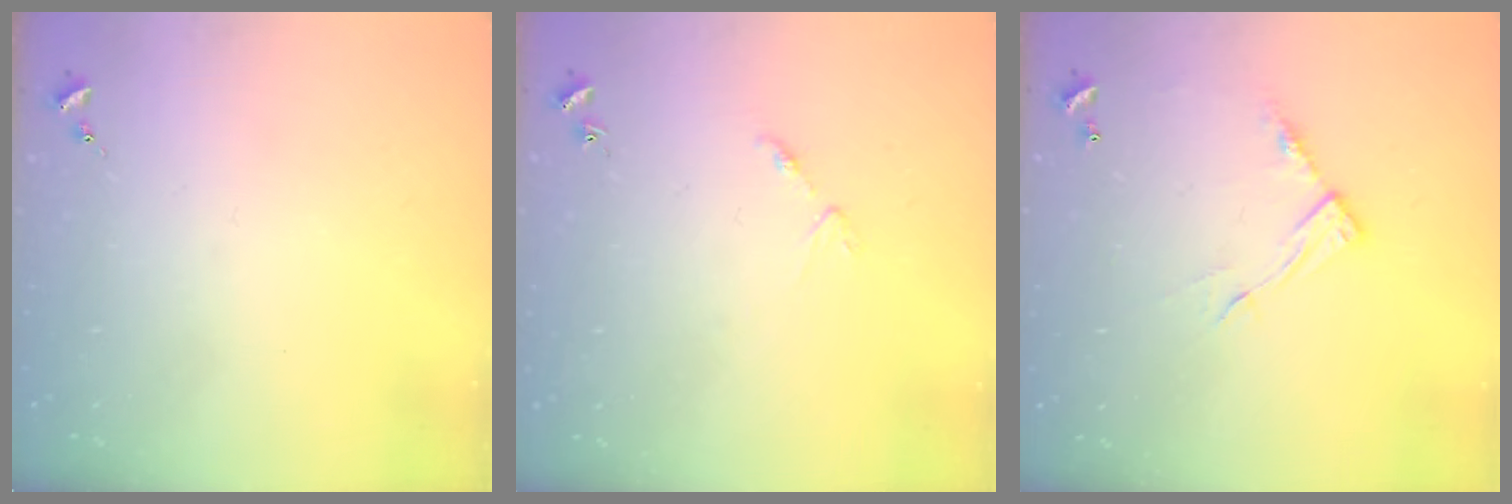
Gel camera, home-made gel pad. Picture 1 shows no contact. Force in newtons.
{"total": 3.8, "press": 3.8, "slide": 0.5}
{"total": 10.0, "press": 10.0, "slide": 0.5}